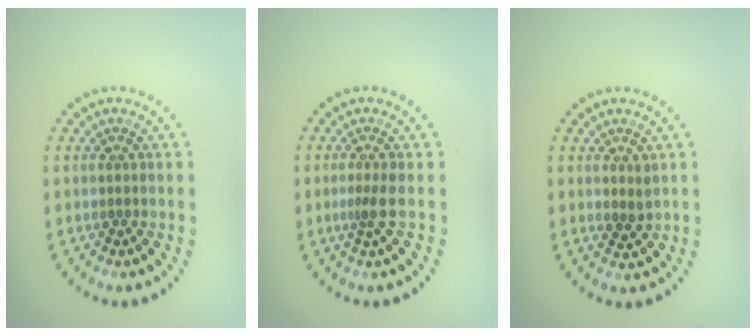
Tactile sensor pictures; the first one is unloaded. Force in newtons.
{"total": 1.2, "press": 0.7, "slide": 1.0}
{"total": 1.1, "press": 1.0, "slide": 0.5}